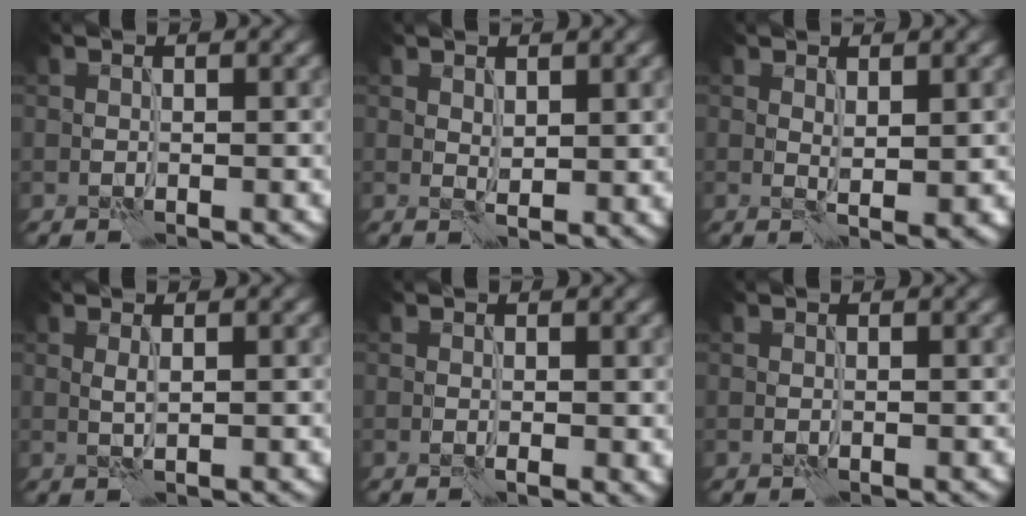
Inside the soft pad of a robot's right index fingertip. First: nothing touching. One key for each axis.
{"total": 1.7, "fx": 1.0, "fy": 0.7, "fz": 1.1, "tx": -0.020, "ty": -0.008, "tz": 0.023}
{"total": 1.4, "fx": 0.8, "fy": 0.3, "fz": 1.2, "tx": -0.022, "ty": -0.006, "tz": 0.018}
{"total": 0.7, "fx": 0.1, "fy": -0.2, "fz": 0.7, "tx": -0.017, "ty": -0.001, "tz": 0.004}
{"total": 0.9, "fx": 0.0, "fy": 0.3, "fz": 0.9, "tx": -0.012, "ty": -0.002, "tz": 0.003}
{"total": 0.0}